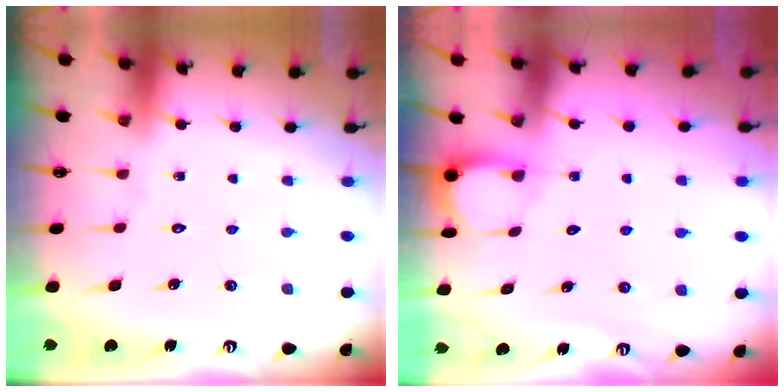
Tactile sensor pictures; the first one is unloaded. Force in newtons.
{"total": 1.9, "press": 1.9, "slide": 0.2}